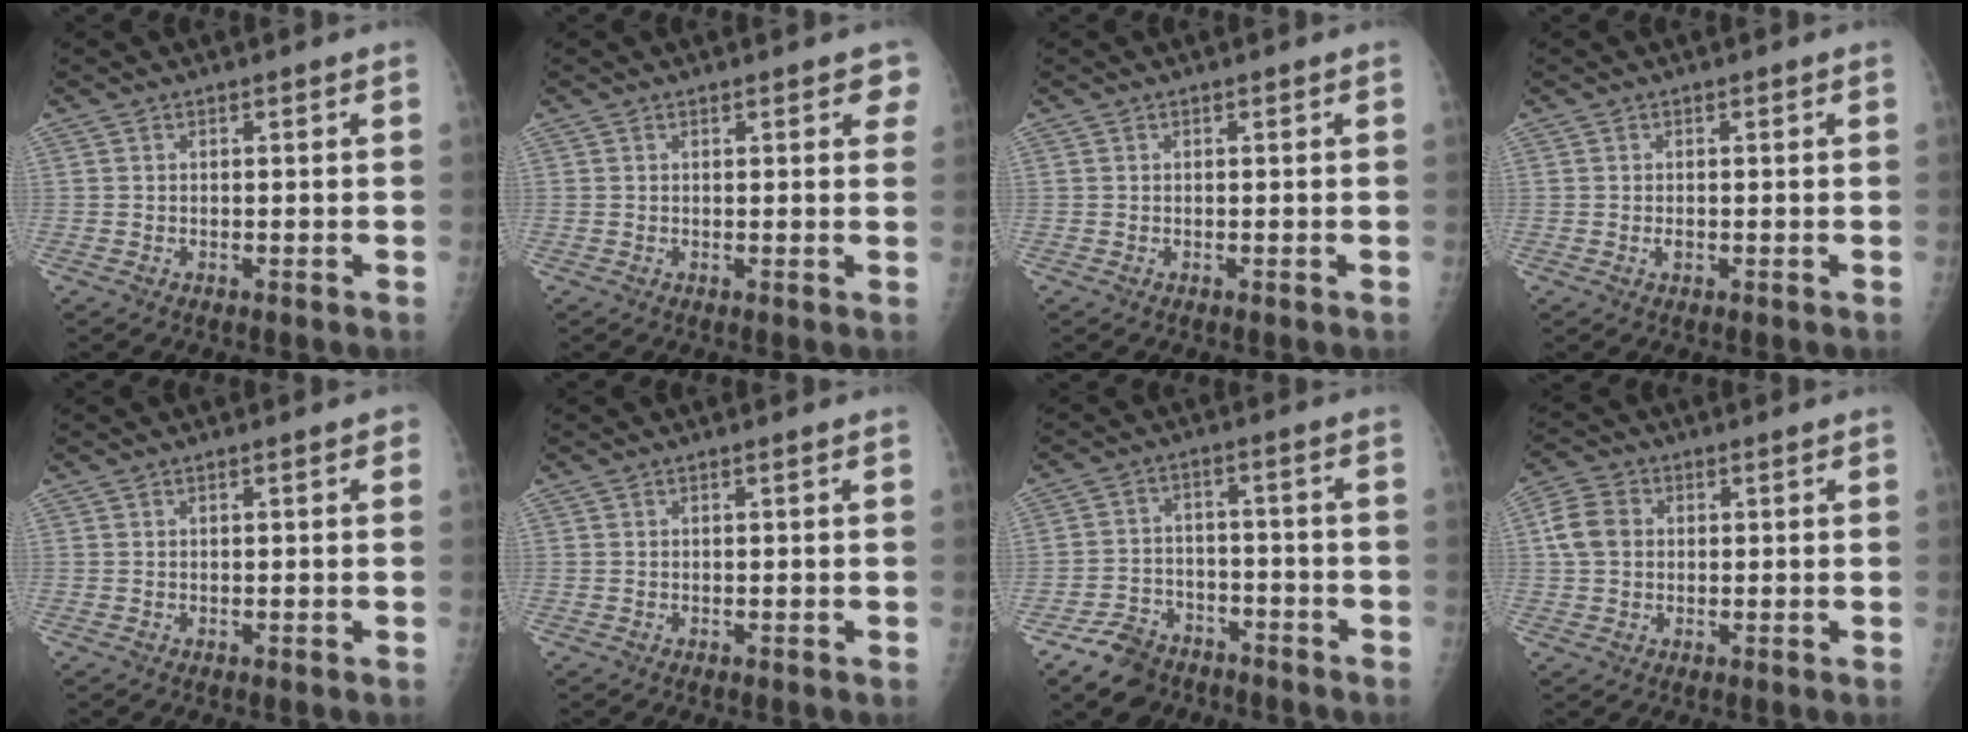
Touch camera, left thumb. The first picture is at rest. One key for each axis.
{"total": 2.6, "fx": 1.8, "fy": 1.2, "fz": 1.5, "tx": 0.008, "ty": -0.005, "tz": 0.017}
{"total": 0.0}
{"total": 0.7, "fx": 0.0, "fy": 0.5, "fz": 0.5, "tx": -0.005, "ty": -0.001, "tz": 0.000}
{"total": 0.7, "fx": 0.2, "fy": 0.4, "fz": 0.5, "tx": -0.001, "ty": 0.003, "tz": 0.000}
{"total": 0.0}
{"total": 9.0, "fx": -6.6, "fy": 5.5, "fz": 2.6, "tx": -0.034, "ty": 0.041, "tz": -0.112}
{"total": 5.9, "fx": 0.7, "fy": 4.8, "fz": 3.4, "tx": -0.063, "ty": 0.009, "tz": 0.009}